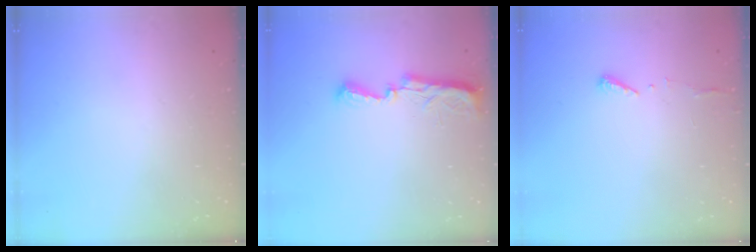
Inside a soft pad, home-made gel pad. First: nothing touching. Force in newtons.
{"total": 7.7, "press": 7.6, "slide": 0.7}
{"total": 6.3, "press": 6.3, "slide": 0.5}